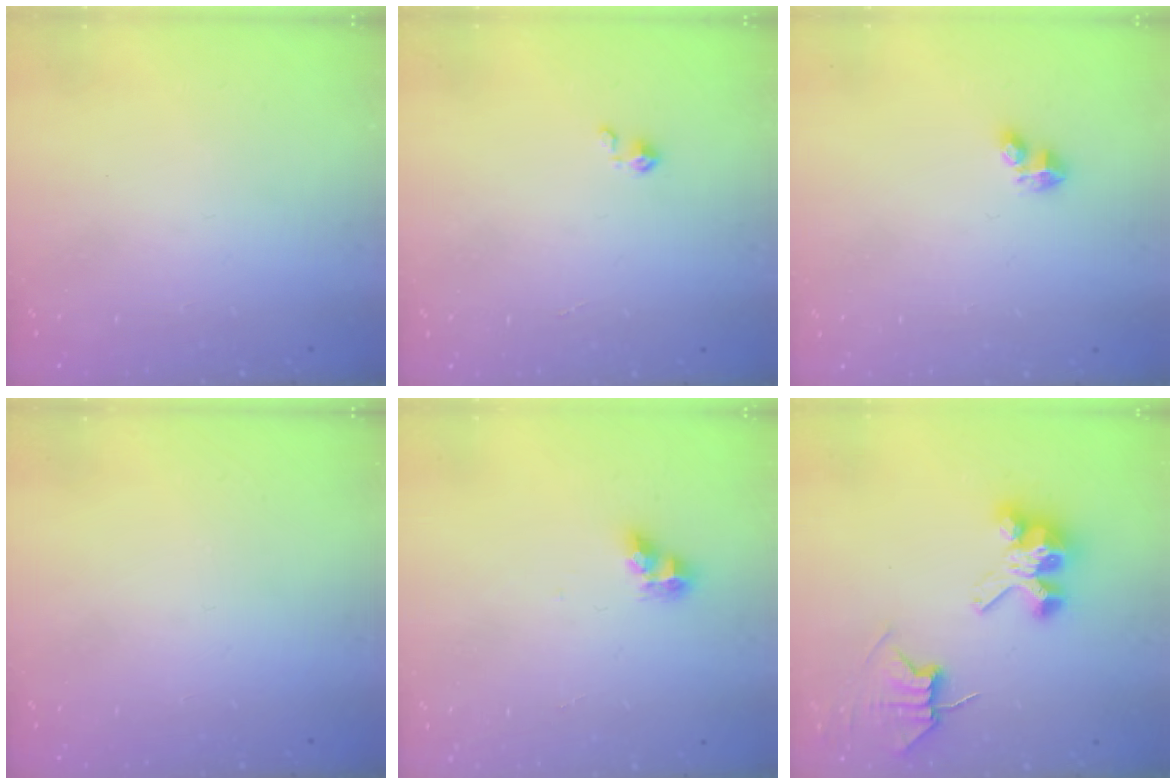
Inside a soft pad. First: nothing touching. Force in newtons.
{"total": 2.3, "press": 2.2, "slide": 0.3}
{"total": 2.3, "press": 2.2, "slide": 0.5}
{"total": 0.0}
{"total": 6.0, "press": 6.0, "slide": 0.1}
{"total": 7.6, "press": 7.6, "slide": 0.8}